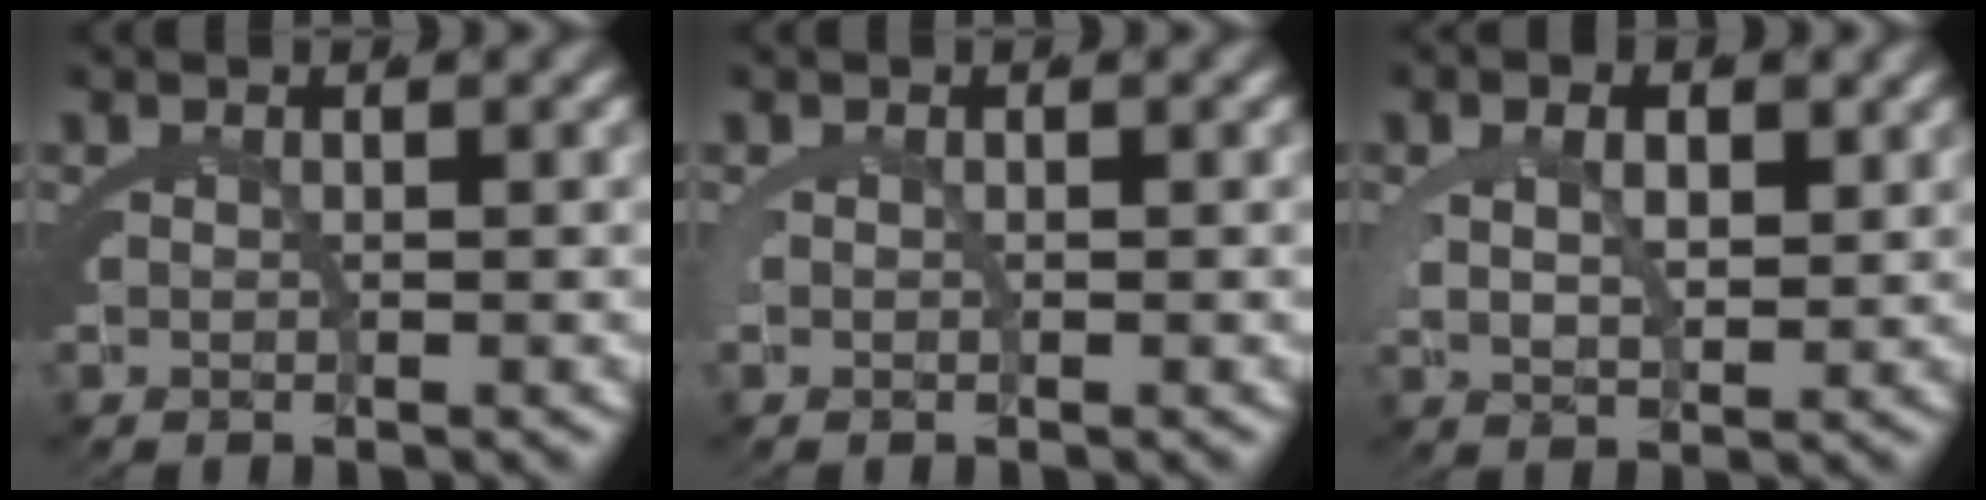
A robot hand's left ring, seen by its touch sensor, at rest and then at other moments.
{"total": 0.8, "force": [-0.4, 0.7, -0.1], "torque": [-0.002, 0.002, -0.015]}
{"total": 3.6, "force": [0.6, 2.7, 2.4], "torque": [-0.036, 0.001, 0.007]}